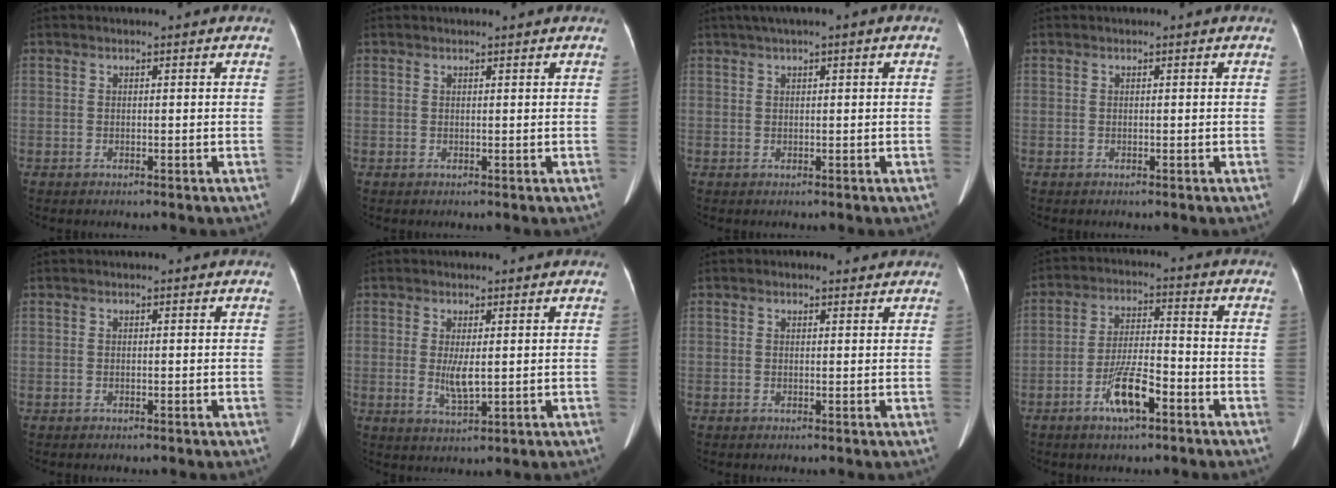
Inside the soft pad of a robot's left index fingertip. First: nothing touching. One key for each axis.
{"total": 1.1, "fx": 1.0, "fy": 0.0, "fz": 0.4, "tx": -0.008, "ty": 0.007, "tz": 0.018}
{"total": 3.5, "fx": 1.9, "fy": 0.2, "fz": 3.0, "tx": -0.058, "ty": 0.024, "tz": 0.033}
{"total": 0.0}
{"total": 0.0}
{"total": 3.7, "fx": 0.4, "fy": 0.8, "fz": 3.6, "tx": -0.071, "ty": -0.008, "tz": 0.014}
{"total": 1.6, "fx": 1.3, "fy": 0.8, "fz": 0.6, "tx": -0.011, "ty": 0.008, "tz": 0.017}
{"total": 7.6, "fx": -4.1, "fy": 1.7, "fz": 6.2, "tx": -0.125, "ty": -0.001, "tz": -0.071}